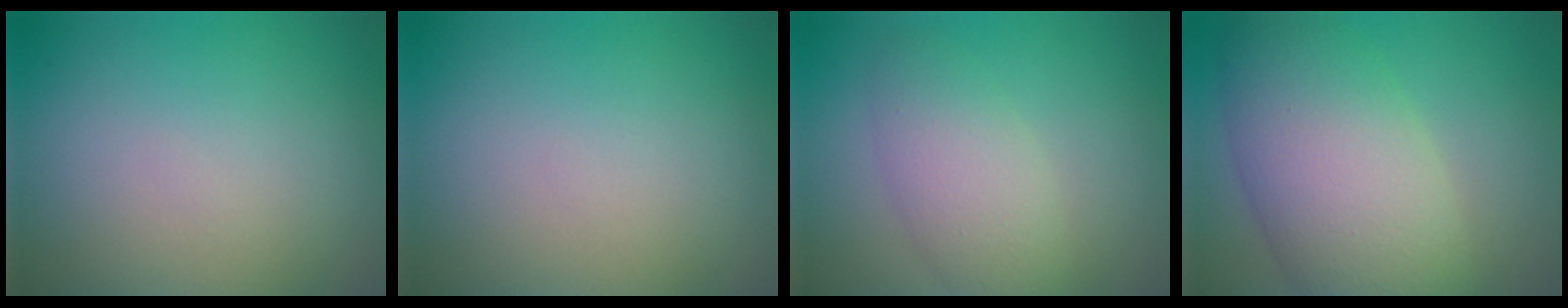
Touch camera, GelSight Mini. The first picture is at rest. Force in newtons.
{"total": 0.0}
{"total": 4.1, "press": 4.1, "slide": 0.1}
{"total": 9.9, "press": 9.9, "slide": 0.4}